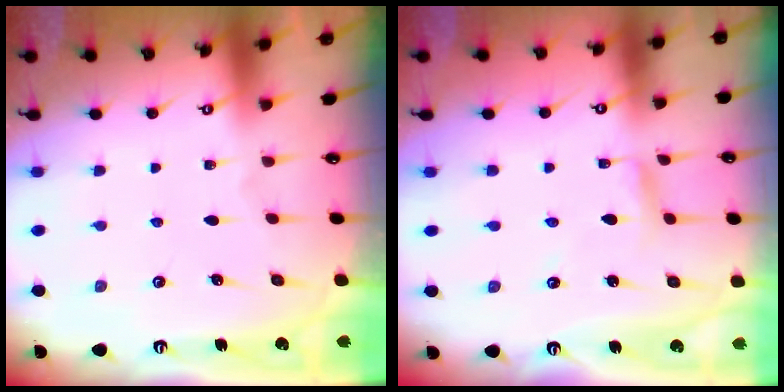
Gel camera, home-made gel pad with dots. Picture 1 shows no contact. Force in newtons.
{"total": 2.9, "press": 2.9, "slide": 0.2}